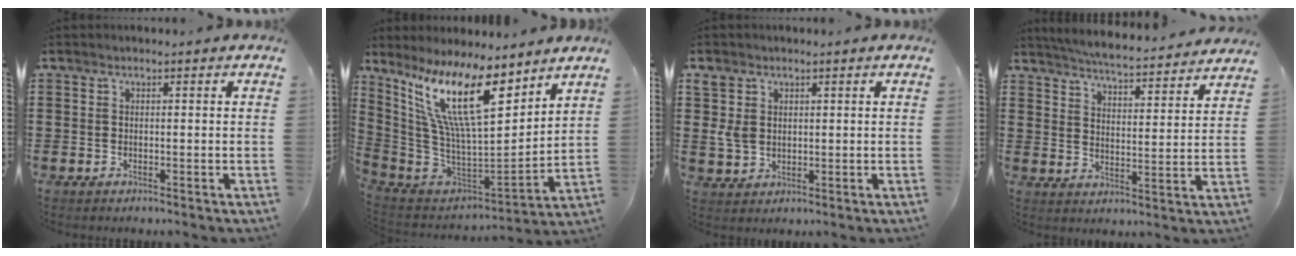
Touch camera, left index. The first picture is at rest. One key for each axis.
{"total": 16.3, "fx": 9.3, "fy": 3.5, "fz": 12.9, "tx": -0.302, "ty": -0.064, "tz": 0.152}
{"total": 3.8, "fx": 1.1, "fy": 3.2, "fz": 1.8, "tx": -0.061, "ty": 0.005, "tz": 0.015}
{"total": 4.7, "fx": 4.6, "fy": -0.7, "fz": 0.9, "tx": -0.040, "ty": -0.039, "tz": 0.074}